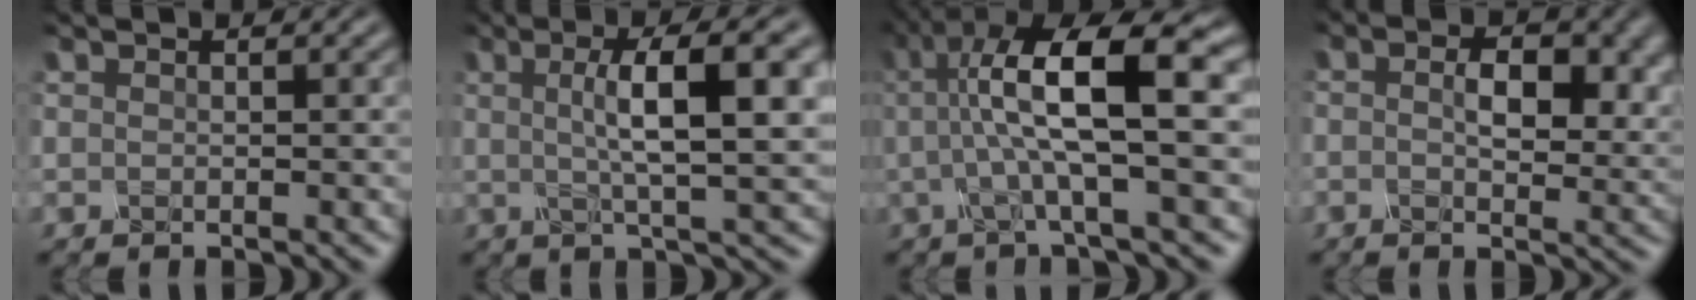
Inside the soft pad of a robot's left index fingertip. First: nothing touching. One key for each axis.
{"total": 7.9, "fx": 0.7, "fy": 1.3, "fz": 7.8, "tx": -0.108, "ty": 0.005, "tz": 0.026}
{"total": 9.3, "fx": 0.6, "fy": 1.8, "fz": 9.2, "tx": -0.149, "ty": 0.009, "tz": 0.027}
{"total": 4.2, "fx": -0.5, "fy": 2.1, "fz": 3.5, "tx": -0.062, "ty": -0.008, "tz": 0.012}